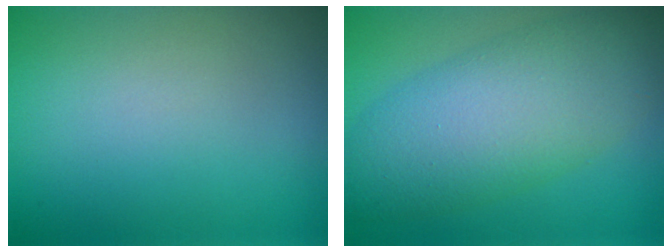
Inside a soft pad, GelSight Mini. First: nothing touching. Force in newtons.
{"total": 8.6, "press": 8.6, "slide": 0.4}